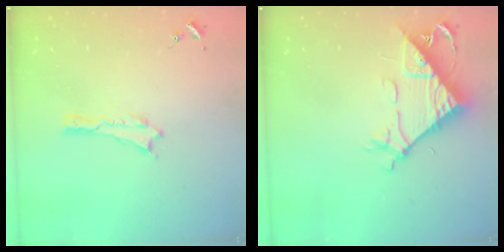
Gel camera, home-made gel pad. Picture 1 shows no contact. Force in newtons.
{"total": 9.6, "press": 9.5, "slide": 1.0}